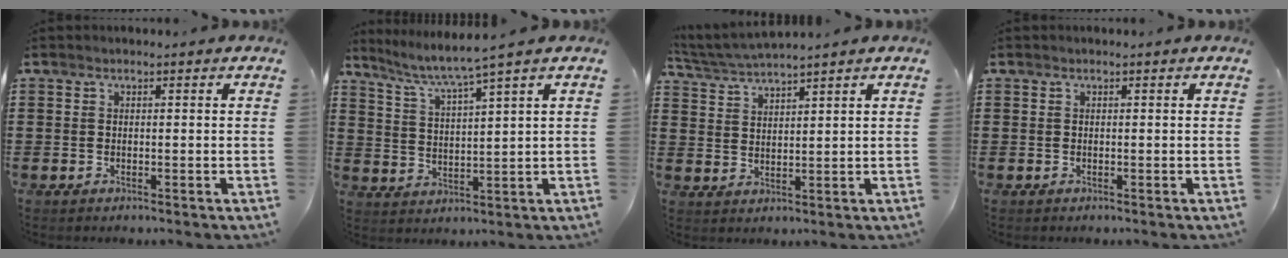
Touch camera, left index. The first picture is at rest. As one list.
[{"total": 3.9, "force": [3.1, -0.7, 2.3], "torque": [-0.061, -0.023, 0.044]}, {"total": 3.5, "force": [3.4, -0.5, 0.8], "torque": [-0.027, -0.015, 0.061]}, {"total": 0.0}]